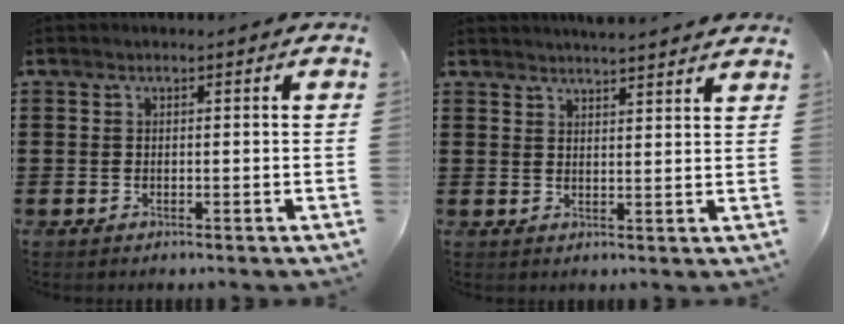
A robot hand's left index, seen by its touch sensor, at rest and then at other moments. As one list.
[{"total": 3.0, "force": [3.0, -0.5, 0.1], "torque": [-0.011, -0.010, 0.056]}]